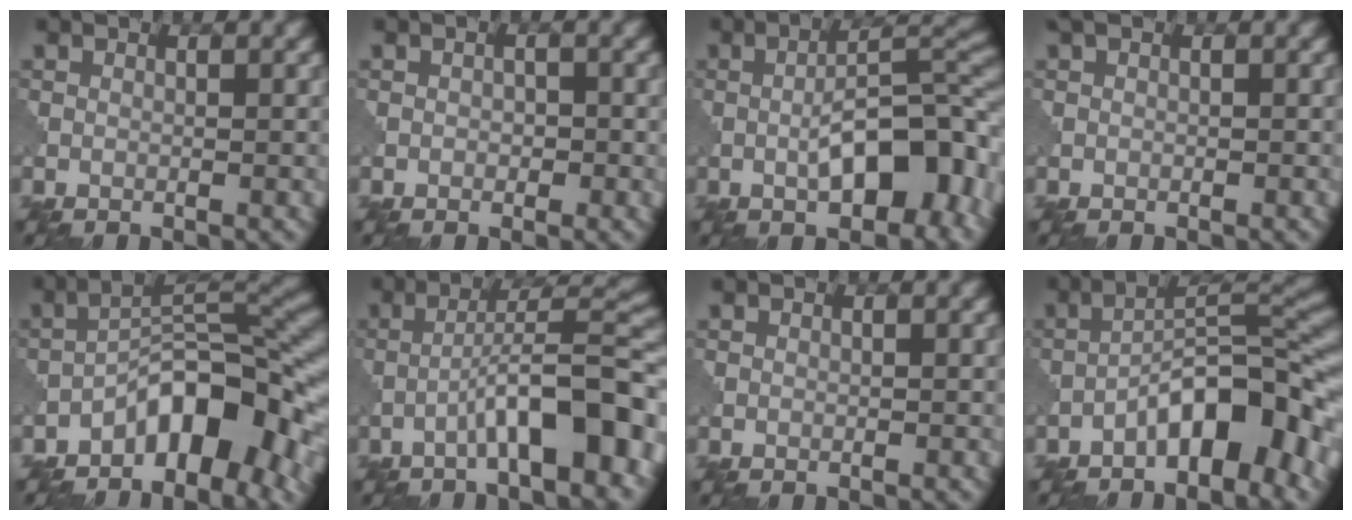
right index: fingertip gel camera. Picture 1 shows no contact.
{"total": 0.9, "force": [-0.2, 0.7, 0.6], "torque": [-0.008, -0.002, -0.005]}
{"total": 10.7, "force": [-2.7, 4.3, 9.5], "torque": [-0.135, 0.008, -0.043]}
{"total": 0.8, "force": [0.3, 0.5, 0.5], "torque": [-0.007, 0.004, 0.003]}
{"total": 8.6, "force": [-4.7, 3.1, 6.5], "torque": [-0.081, 0.021, -0.086]}
{"total": 9.1, "force": [-3.7, 1.8, 8.0], "torque": [-0.118, 0.027, -0.060]}
{"total": 0.0}
{"total": 8.3, "force": [-4.2, 2.4, 6.7], "torque": [-0.099, 0.024, -0.076]}